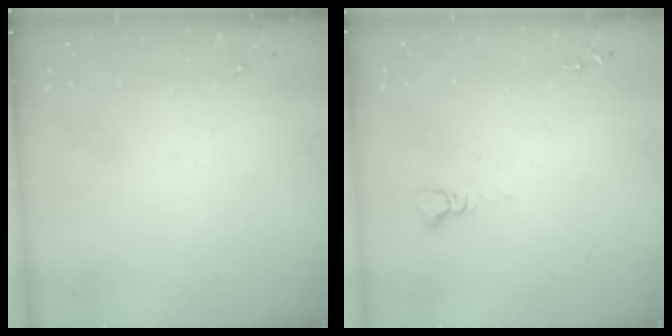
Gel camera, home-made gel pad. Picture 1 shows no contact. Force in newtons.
{"total": 2.3, "press": 2.3, "slide": 0.1}